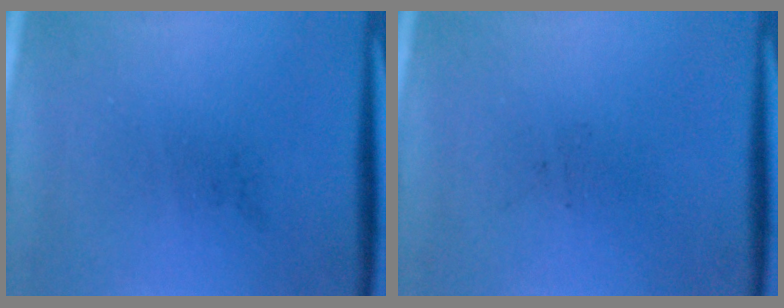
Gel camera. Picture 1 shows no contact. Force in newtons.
{"total": 0.0}